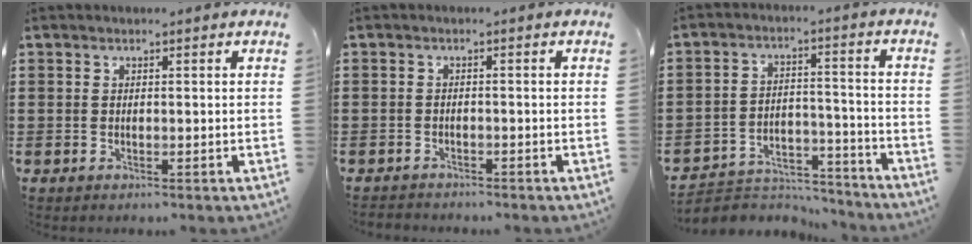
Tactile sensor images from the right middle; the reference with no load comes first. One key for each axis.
{"total": 1.2, "fx": -1.2, "fy": 0.1, "fz": 0.0, "tx": -0.004, "ty": 0.000, "tz": -0.024}
{"total": 4.8, "fx": -4.6, "fy": 1.3, "fz": 0.2, "tx": -0.008, "ty": 0.009, "tz": -0.096}